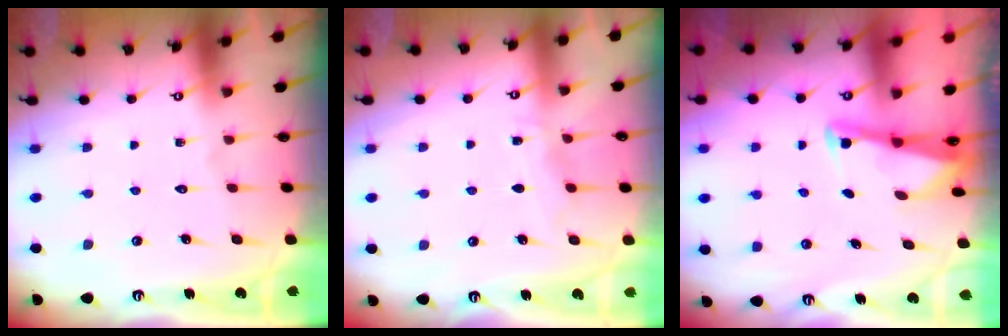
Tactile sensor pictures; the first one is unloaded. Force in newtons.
{"total": 5.0, "press": 4.9, "slide": 0.6}
{"total": 2.5, "press": 2.5, "slide": 0.1}